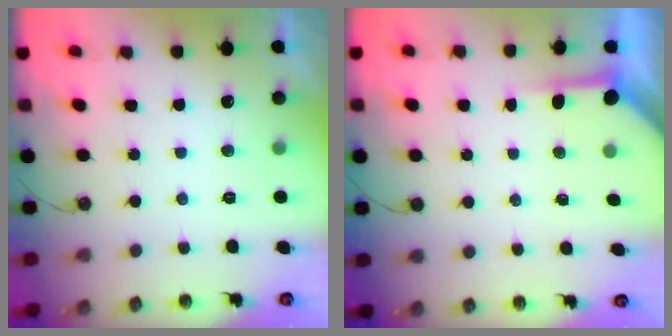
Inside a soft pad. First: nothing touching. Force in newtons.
{"total": 3.5, "press": 3.5, "slide": 0.5}